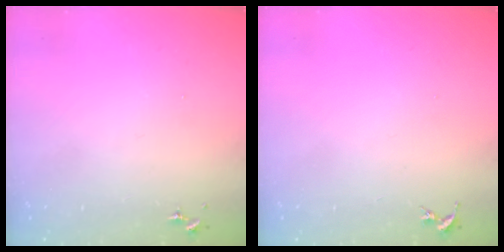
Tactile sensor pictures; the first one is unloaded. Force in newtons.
{"total": 0.0}